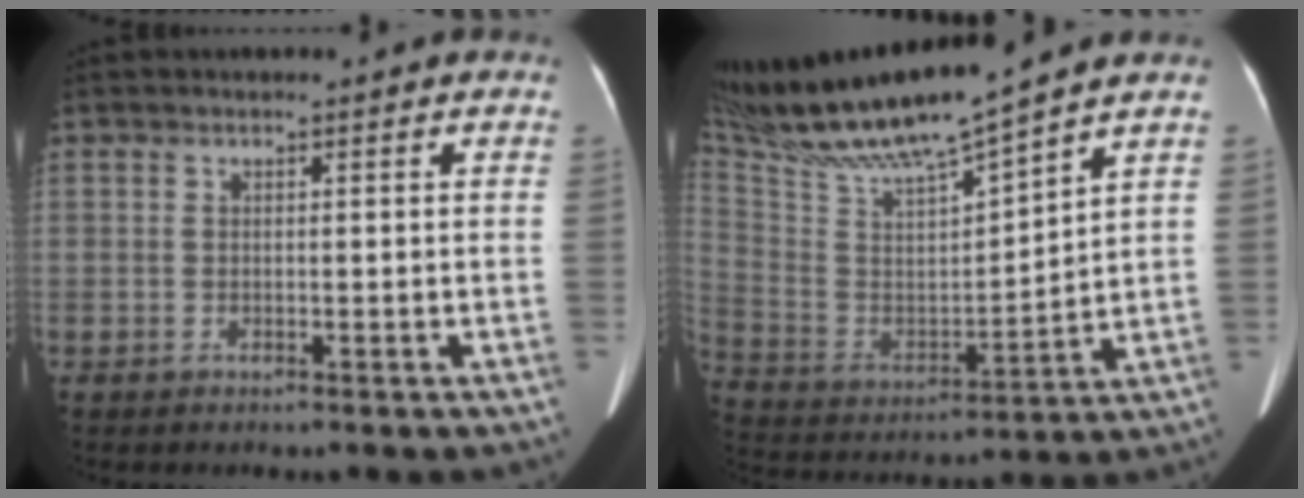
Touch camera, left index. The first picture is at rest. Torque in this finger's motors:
{"motor_torque": [0.17, -0.78, 0.08, 0.04]}